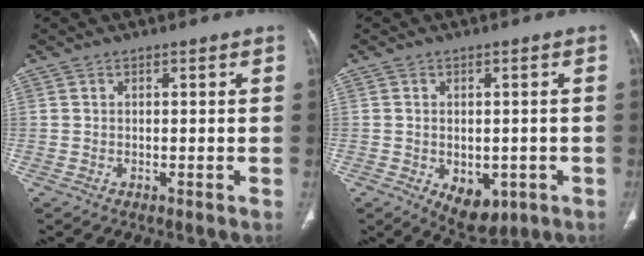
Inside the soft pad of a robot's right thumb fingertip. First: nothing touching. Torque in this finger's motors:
{"motor_torque": [-0.33, 0.22, -0.21, 0.09, 0.02]}